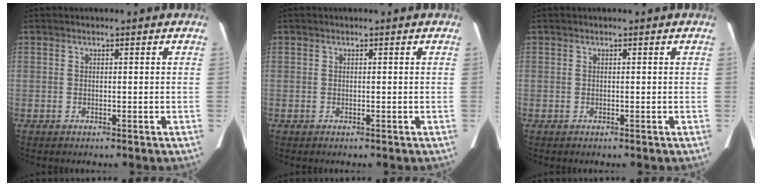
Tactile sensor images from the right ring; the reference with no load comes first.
{"total": 0.0}
{"total": 0.0}